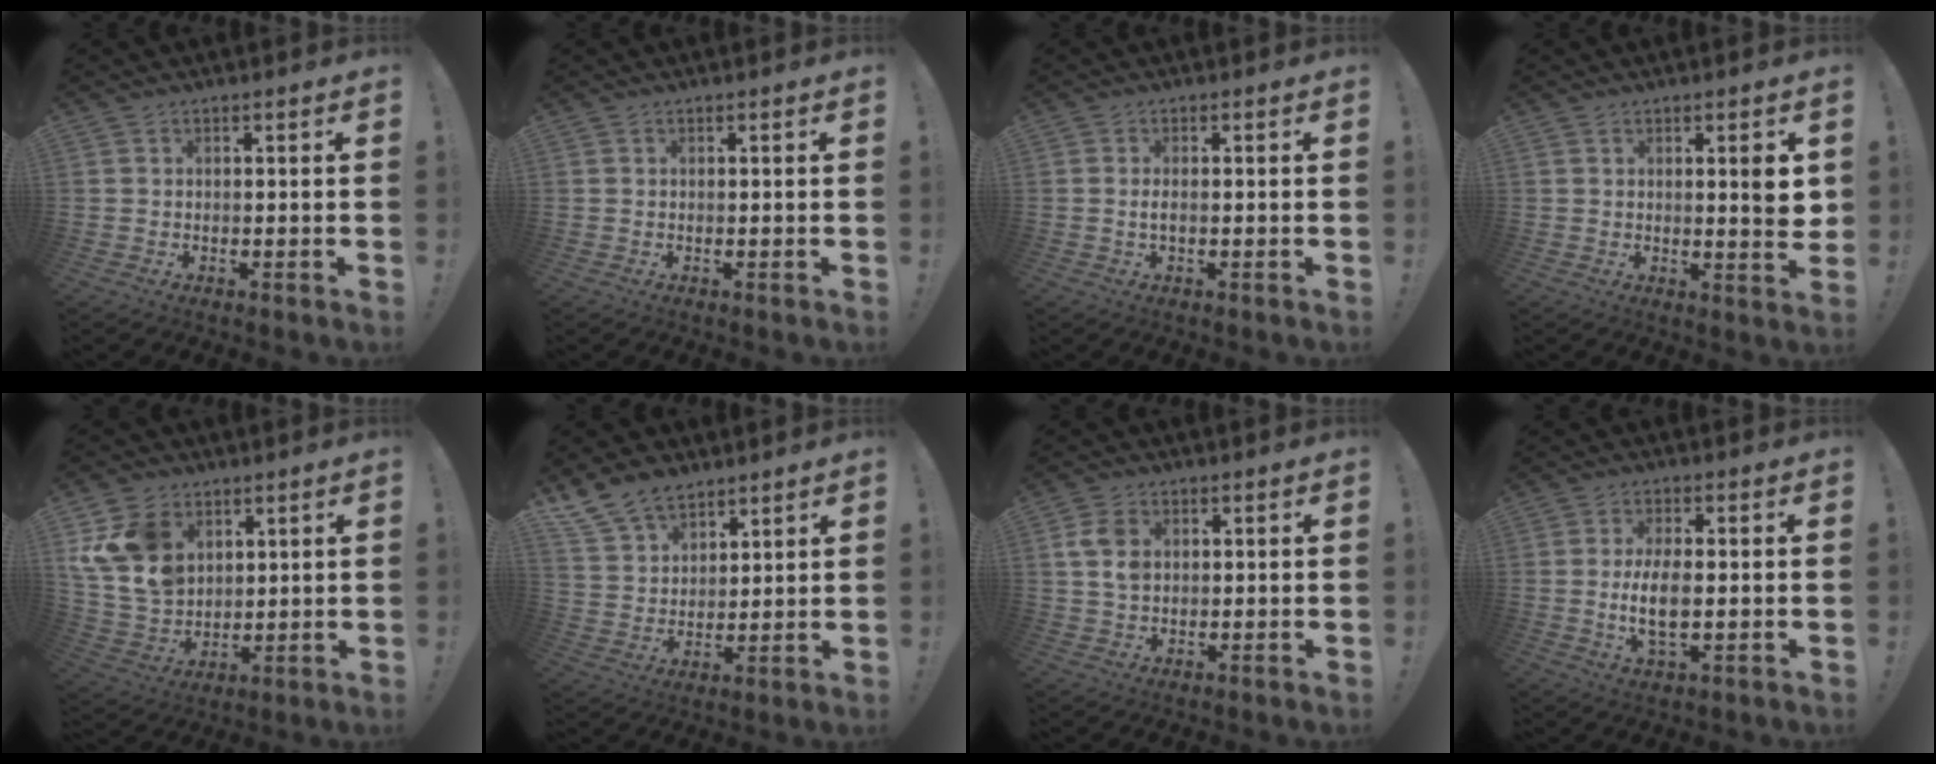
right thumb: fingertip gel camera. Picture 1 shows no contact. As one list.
[{"total": 0.0}, {"total": 1.6, "force": [-0.3, 0.4, 1.5], "torque": [-0.028, 0.003, -0.006]}, {"total": 5.0, "force": [1.3, 0.8, 4.8], "torque": [-0.052, -0.016, 0.013]}, {"total": 14.9, "force": [6.2, 11.1, 7.8], "torque": [-0.163, -0.031, 0.124]}, {"total": 11.7, "force": [9.0, 6.7, 3.4], "torque": [-0.079, -0.056, 0.179]}, {"total": 6.5, "force": [1.3, 4.6, 4.4], "torque": [-0.085, 0.001, 0.024]}, {"total": 7.8, "force": [-0.4, 3.0, 7.2], "torque": [-0.134, -0.013, -0.011]}]